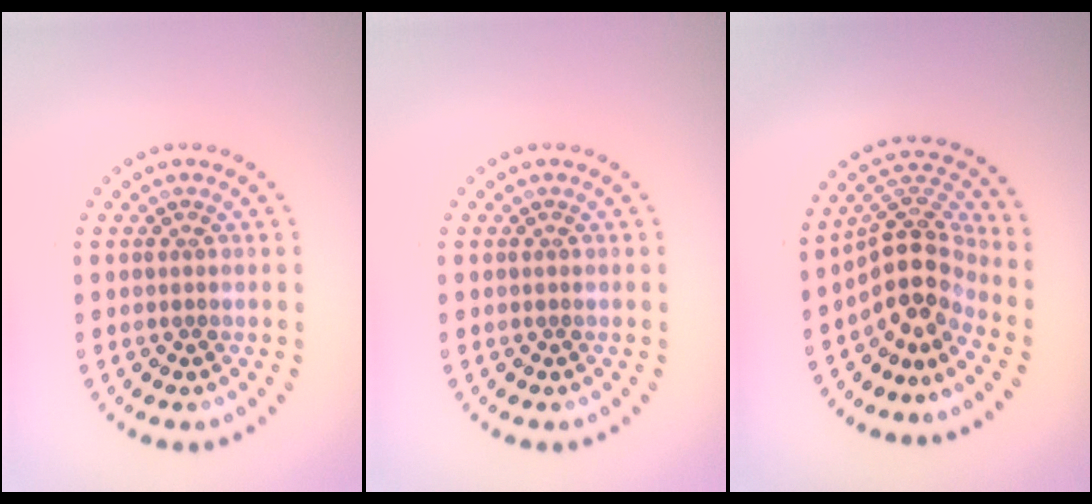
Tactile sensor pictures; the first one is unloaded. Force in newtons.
{"total": 0.0}
{"total": 5.1, "press": 3.7, "slide": 3.4}